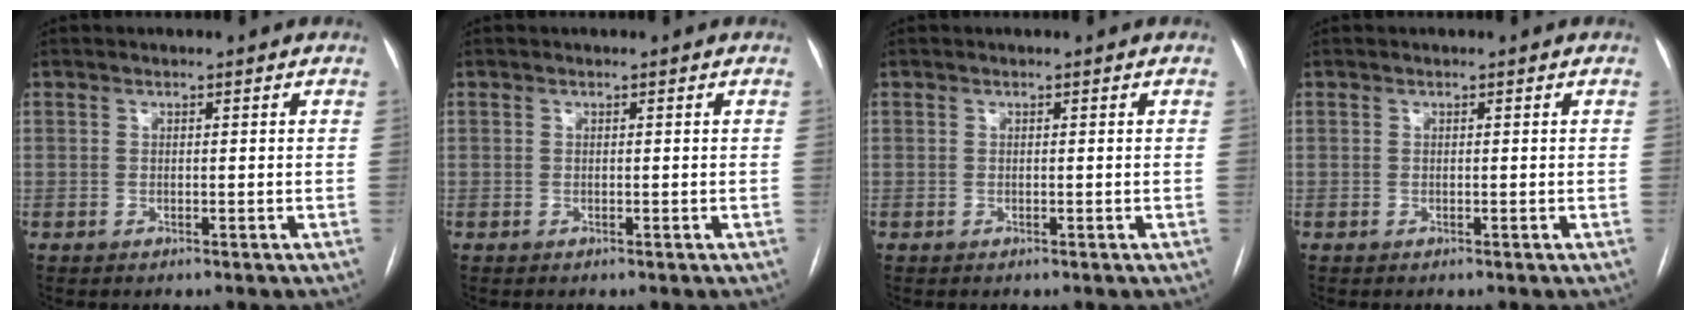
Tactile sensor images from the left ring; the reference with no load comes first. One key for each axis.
{"total": 0.0}
{"total": 0.0}
{"total": 0.0}